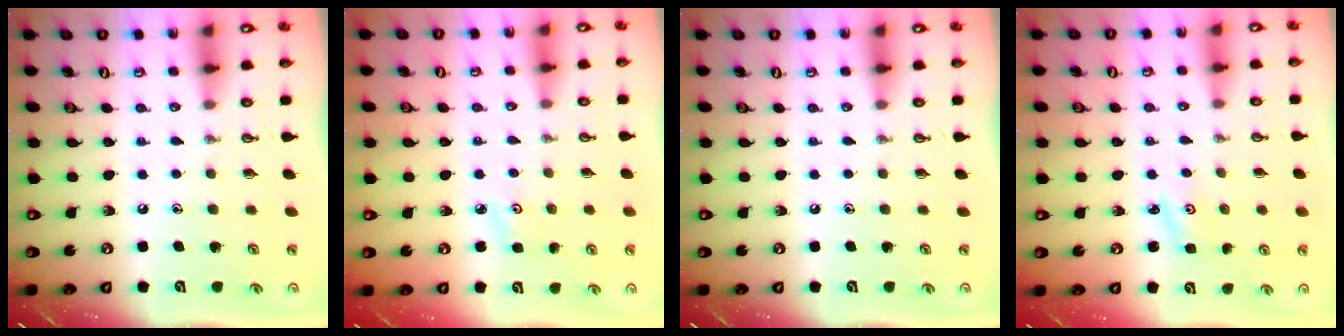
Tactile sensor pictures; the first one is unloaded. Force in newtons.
{"total": 2.8, "press": 2.8, "slide": 0.4}
{"total": 0.0}
{"total": 3.0, "press": 3.0, "slide": 0.4}